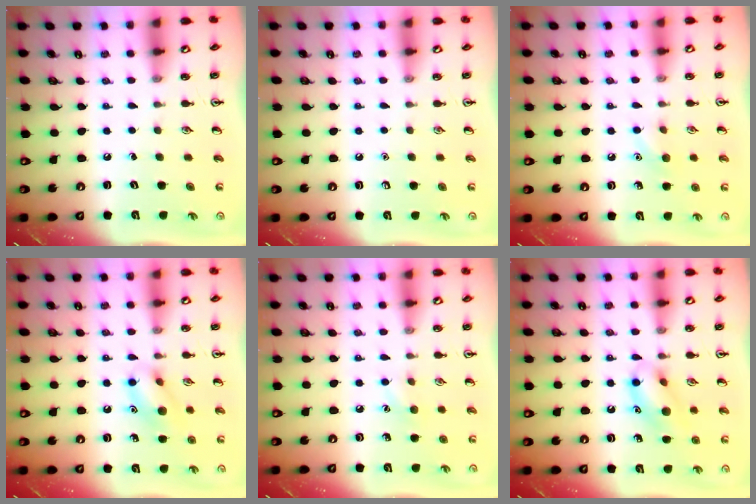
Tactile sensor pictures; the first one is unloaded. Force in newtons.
{"total": 0.0}
{"total": 6.7, "press": 6.3, "slide": 2.1}
{"total": 11.0, "press": 11.0, "slide": 0.6}
{"total": 6.5, "press": 6.2, "slide": 2.0}
{"total": 11.9, "press": 11.7, "slide": 2.1}